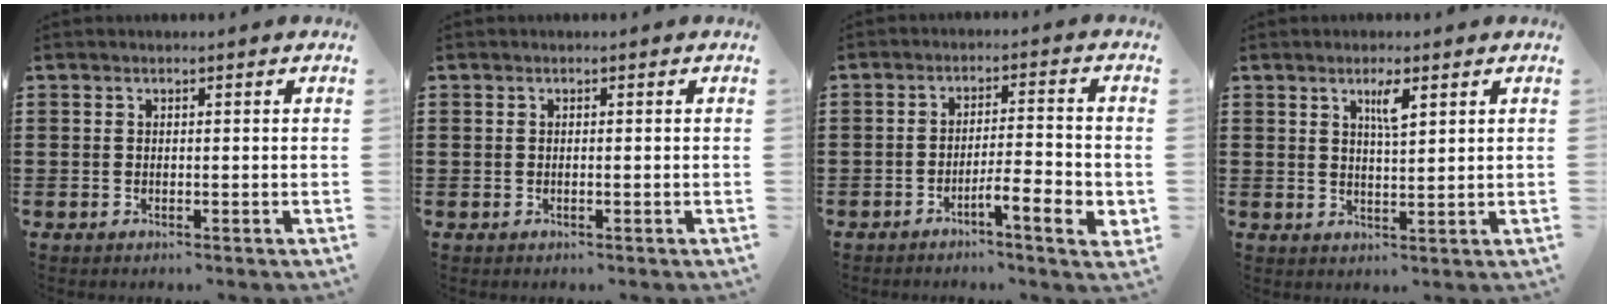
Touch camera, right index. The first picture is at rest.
{"total": 0.0}
{"total": 5.7, "force": [-2.9, 0.9, 4.8], "torque": [-0.078, -0.001, -0.049]}
{"total": 3.4, "force": [1.8, 0.7, 2.8], "torque": [-0.044, -0.001, 0.025]}